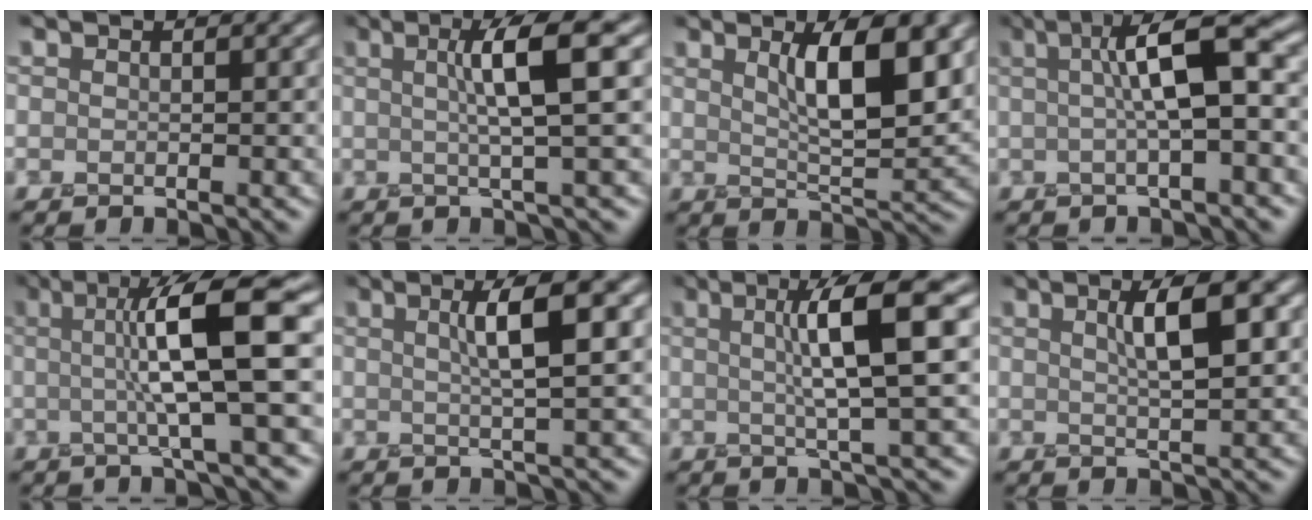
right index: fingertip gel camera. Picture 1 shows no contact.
{"total": 5.3, "force": [1.2, 0.6, 5.2], "torque": [-0.077, 0.011, 0.016]}
{"total": 6.8, "force": [2.6, 1.8, 6.1], "torque": [-0.085, 0.000, 0.043]}
{"total": 6.4, "force": [1.0, 1.2, 6.2], "torque": [-0.093, 0.019, 0.008]}
{"total": 9.2, "force": [1.2, 1.4, 9.0], "torque": [-0.124, 0.010, 0.015]}
{"total": 5.1, "force": [1.5, 1.0, 4.8], "torque": [-0.062, 0.013, 0.017]}
{"total": 7.1, "force": [1.6, 1.0, 6.8], "torque": [-0.098, 0.018, 0.023]}
{"total": 4.5, "force": [1.5, 1.0, 4.1], "torque": [-0.055, 0.013, 0.019]}